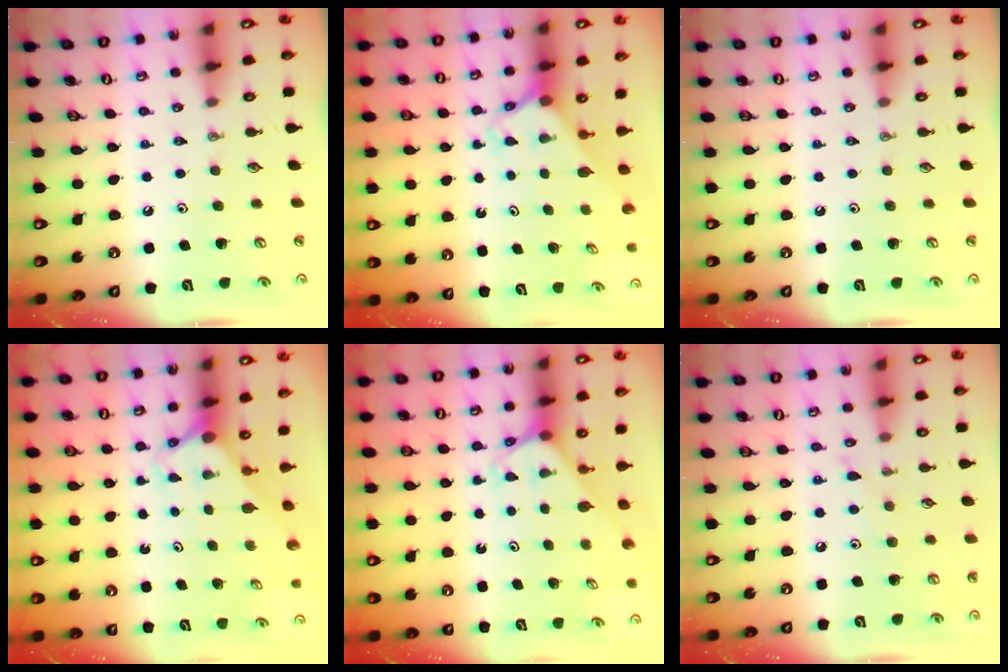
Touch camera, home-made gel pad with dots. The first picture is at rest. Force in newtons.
{"total": 2.4, "press": 2.4, "slide": 0.2}
{"total": 0.0}
{"total": 2.7, "press": 2.7, "slide": 0.0}
{"total": 2.4, "press": 2.4, "slide": 0.2}
{"total": 4.0, "press": 4.0, "slide": 0.6}